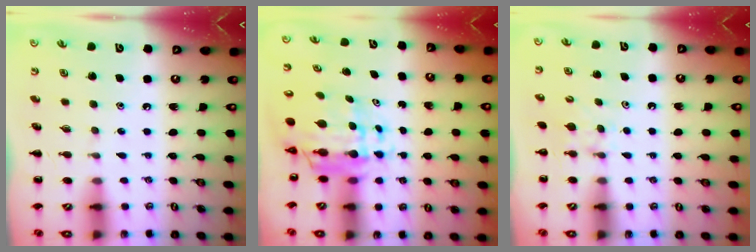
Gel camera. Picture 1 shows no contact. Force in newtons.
{"total": 7.9, "press": 7.5, "slide": 2.6}
{"total": 3.7, "press": 3.4, "slide": 1.4}